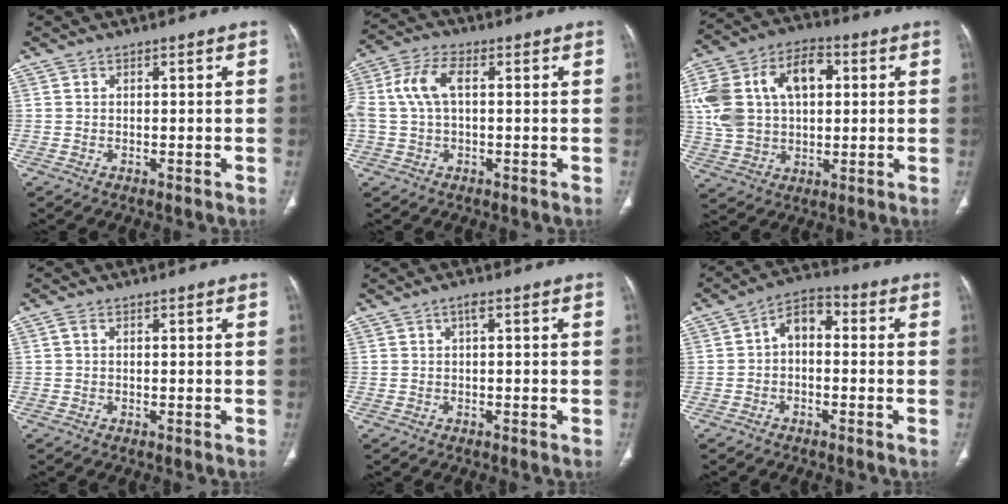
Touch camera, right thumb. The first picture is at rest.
{"total": 8.9, "force": [1.1, 4.9, 7.4], "torque": [-0.171, 0.029, 0.019]}
{"total": 19.6, "force": [3.7, 12.8, 14.3], "torque": [-0.269, 0.027, 0.066]}
{"total": 0.8, "force": [0.2, 0.4, 0.6], "torque": [-0.016, 0.003, 0.001]}
{"total": 1.5, "force": [0.1, 0.2, 1.5], "torque": [-0.025, 0.004, 0.002]}
{"total": 6.0, "force": [-0.3, 3.9, 4.5], "torque": [-0.061, 0.029, -0.022]}